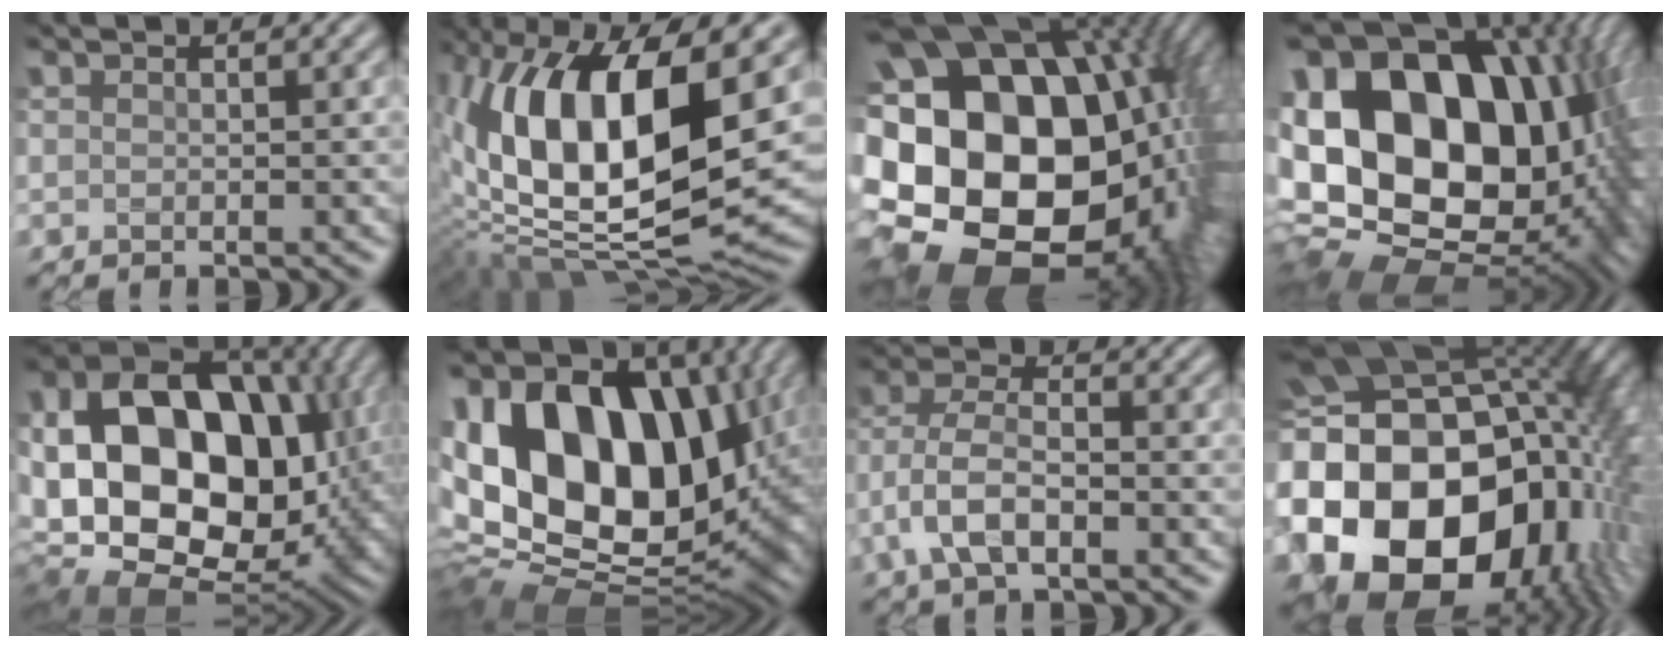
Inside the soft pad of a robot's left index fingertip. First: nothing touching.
{"total": 15.1, "force": [2.4, 6.8, 13.3], "torque": [-0.253, -0.008, 0.036]}
{"total": 23.1, "force": [0.0, 16.7, 16.0], "torque": [-0.309, -0.039, 0.005]}
{"total": 22.6, "force": [3.0, 15.8, 15.9], "torque": [-0.316, 0.007, 0.077]}
{"total": 21.0, "force": [0.4, 14.7, 15.0], "torque": [-0.291, -0.005, 0.031]}
{"total": 17.4, "force": [4.0, 11.2, 12.7], "torque": [-0.218, 0.029, 0.062]}
{"total": 5.0, "force": [-1.8, 2.4, 4.0], "torque": [-0.090, 0.008, -0.039]}
{"total": 21.8, "force": [-3.3, 16.0, 14.5], "torque": [-0.298, -0.037, -0.044]}